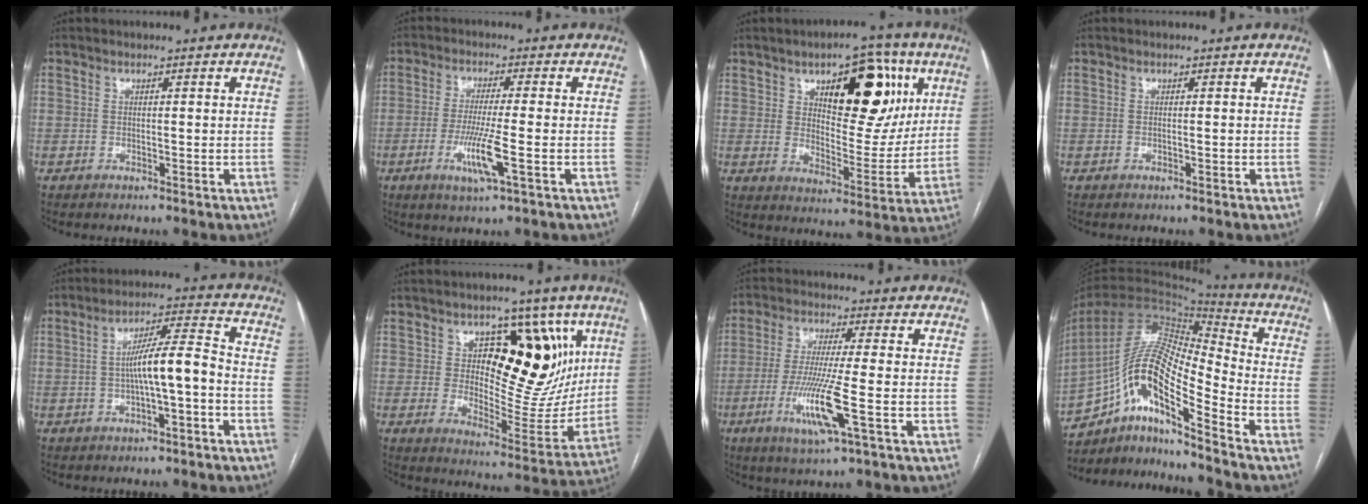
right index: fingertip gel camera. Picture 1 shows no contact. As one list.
[{"total": 7.2, "force": [-2.4, -0.3, 6.8], "torque": [-0.134, -0.019, -0.046]}, {"total": 16.6, "force": [6.9, 7.0, 13.3], "torque": [-0.171, 0.015, 0.108]}, {"total": 0.0}, {"total": 8.1, "force": [-1.5, 0.6, 8.0], "torque": [-0.136, 0.024, -0.025]}, {"total": 16.1, "force": [5.9, 8.8, 12.1], "torque": [-0.151, 0.010, 0.100]}, {"total": 10.3, "force": [-3.3, -0.3, 9.8], "torque": [-0.200, -0.022, -0.066]}, {"total": 15.5, "force": [-8.7, 2.6, 12.5], "torque": [-0.240, 0.023, -0.152]}]